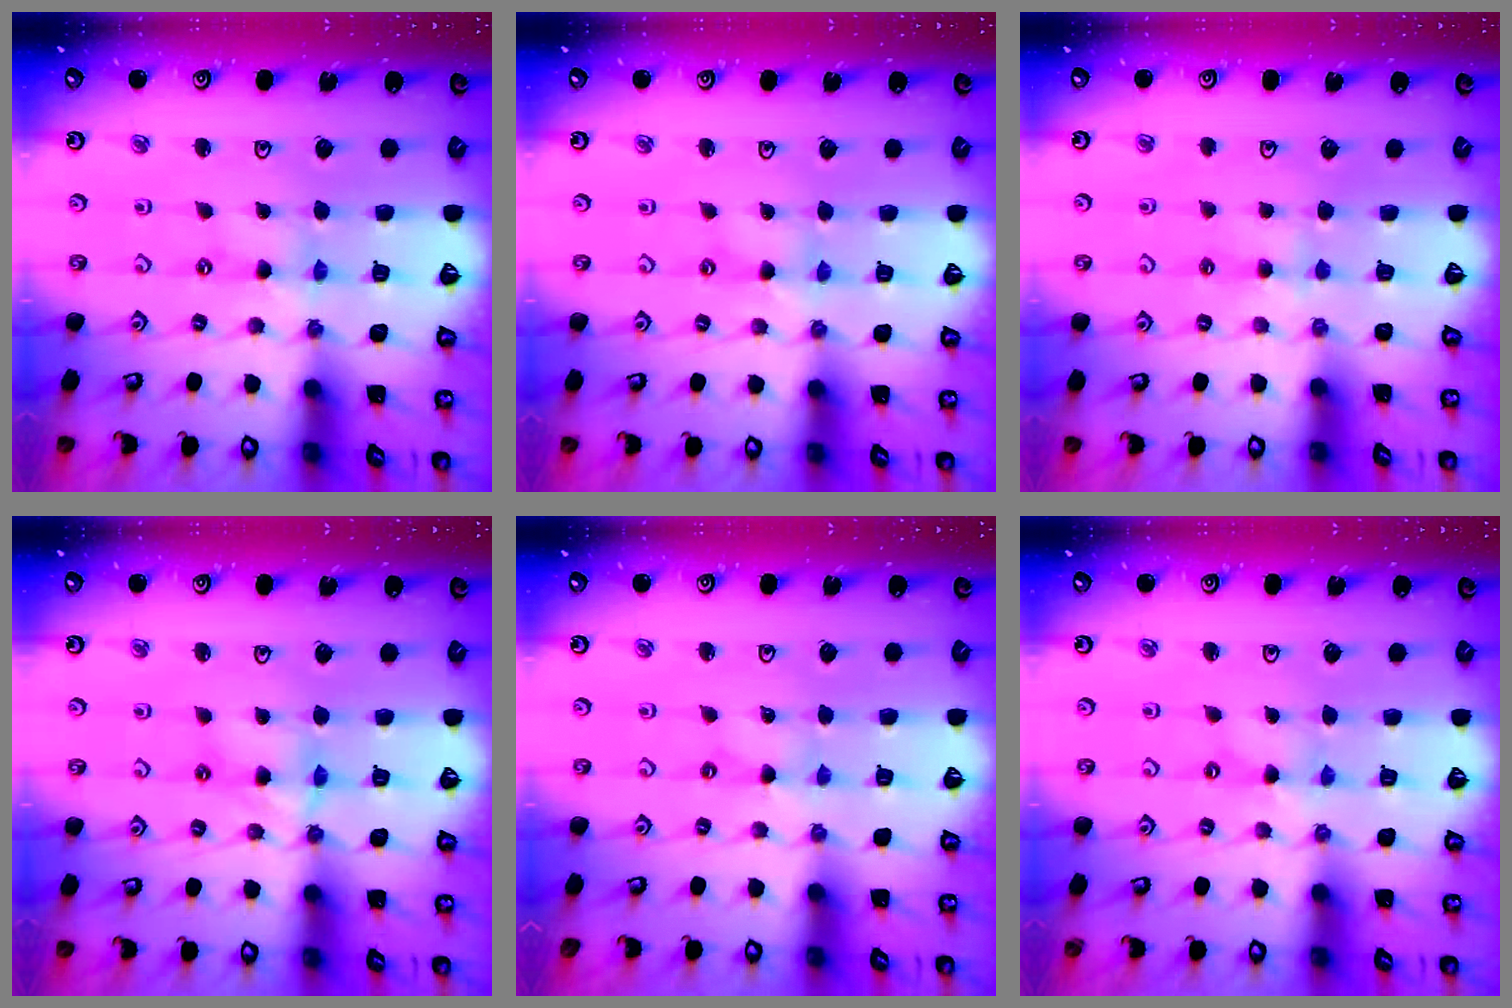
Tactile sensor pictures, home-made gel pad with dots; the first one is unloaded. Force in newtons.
{"total": 1.5, "press": 1.5, "slide": 0.3}
{"total": 2.9, "press": 2.9, "slide": 0.5}
{"total": 6.0, "press": 6.0, "slide": 0.5}
{"total": 0.0}
{"total": 0.0}